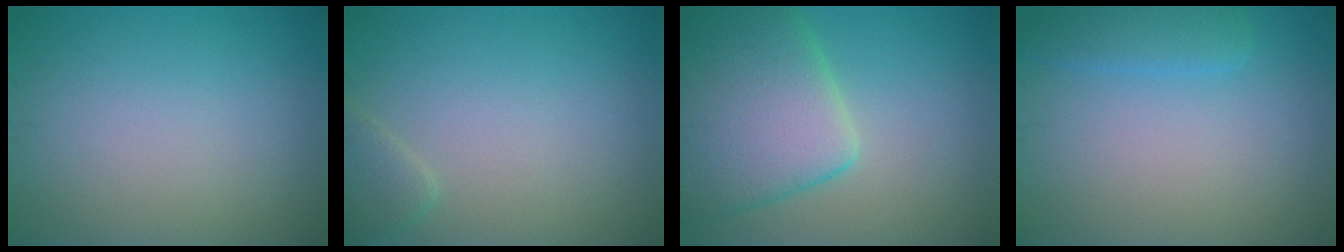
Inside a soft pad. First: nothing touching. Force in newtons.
{"total": 1.7, "press": 1.7, "slide": 0.1}
{"total": 9.3, "press": 9.2, "slide": 0.6}
{"total": 2.2, "press": 2.2, "slide": 0.1}